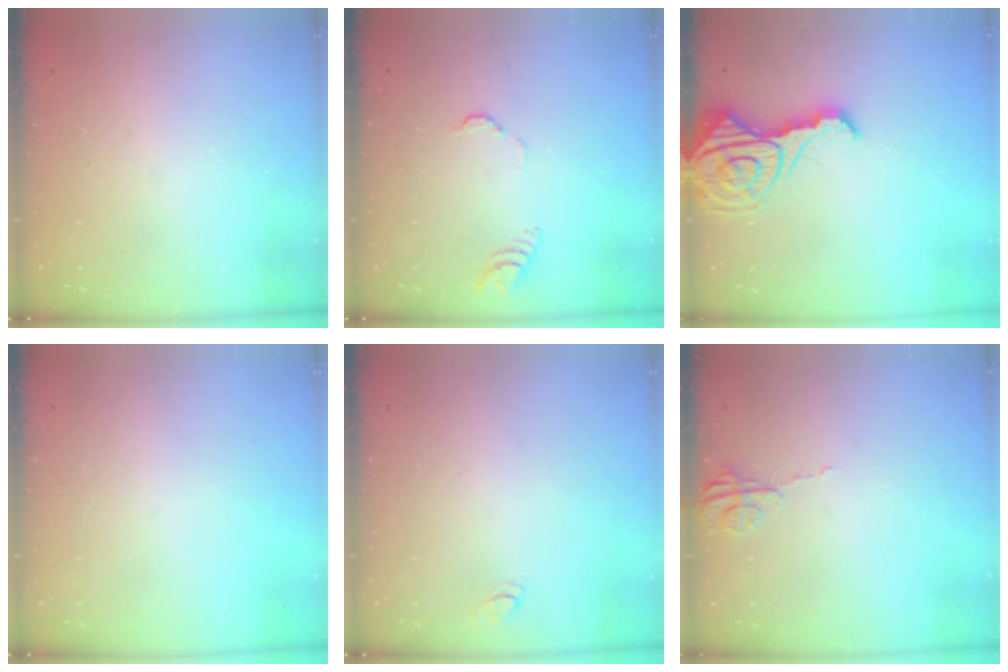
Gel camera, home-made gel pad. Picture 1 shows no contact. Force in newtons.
{"total": 3.3, "press": 3.3, "slide": 0.3}
{"total": 15.7, "press": 15.6, "slide": 1.6}
{"total": 2.7, "press": 2.7, "slide": 0.3}
{"total": 3.0, "press": 3.0, "slide": 0.2}
{"total": 3.7, "press": 3.7, "slide": 0.3}